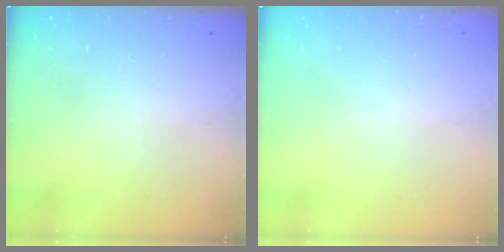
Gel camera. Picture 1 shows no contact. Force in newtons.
{"total": 0.0}